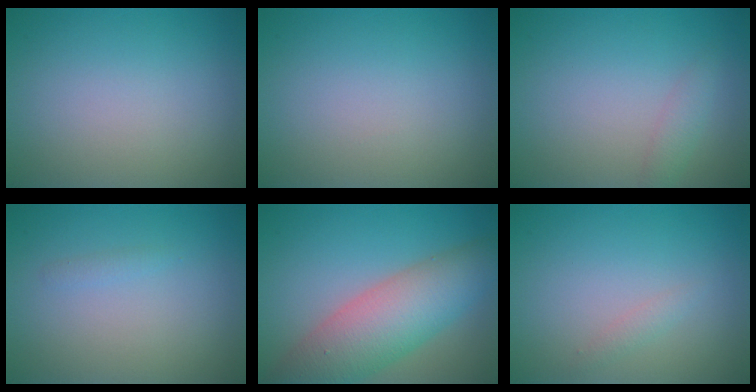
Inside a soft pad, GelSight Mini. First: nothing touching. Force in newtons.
{"total": 0.0}
{"total": 1.3, "press": 1.3, "slide": 0.0}
{"total": 0.6, "press": 0.6, "slide": 0.0}
{"total": 8.1, "press": 8.1, "slide": 0.3}
{"total": 0.8, "press": 0.8, "slide": 0.1}